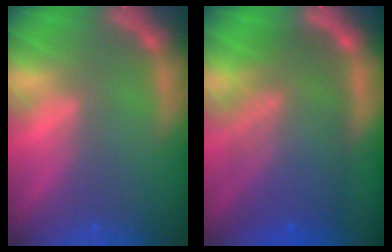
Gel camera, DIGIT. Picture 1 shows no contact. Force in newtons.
{"total": 10.0}